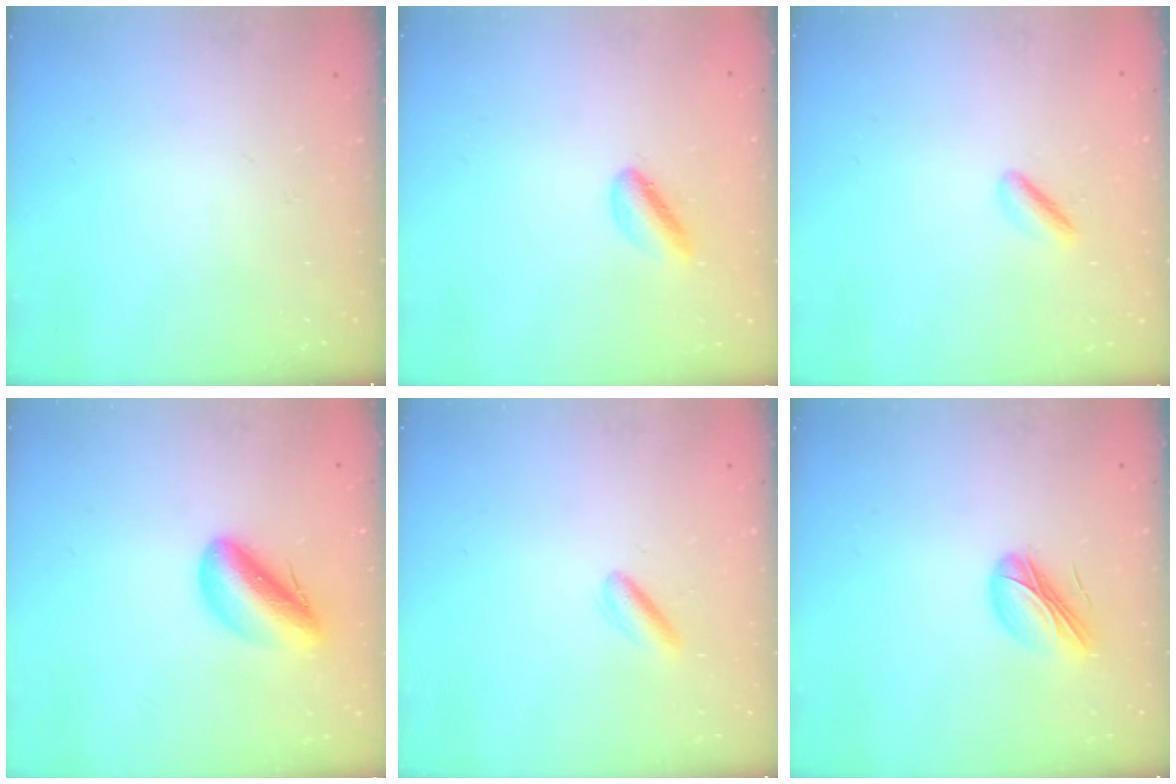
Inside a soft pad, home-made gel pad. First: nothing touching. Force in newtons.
{"total": 4.1, "press": 3.7, "slide": 1.8}
{"total": 1.4, "press": 1.2, "slide": 0.7}
{"total": 10.1, "press": 9.6, "slide": 3.0}
{"total": 2.8, "press": 2.6, "slide": 0.8}
{"total": 9.5, "press": 9.2, "slide": 2.5}